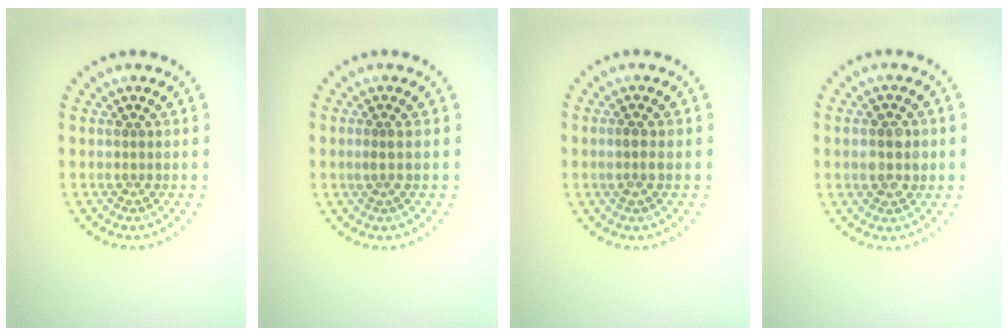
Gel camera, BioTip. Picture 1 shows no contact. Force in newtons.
{"total": 0.7, "press": 0.4, "slide": 0.6}
{"total": 1.1, "press": 1.0, "slide": 0.4}
{"total": 2.8, "press": 2.8, "slide": 0.1}